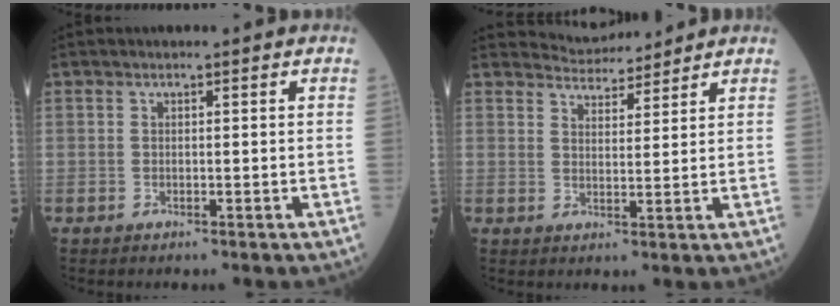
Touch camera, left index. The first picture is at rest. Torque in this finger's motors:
{"motor_torque": [0.17, -0.41, -0.14, -0.03]}